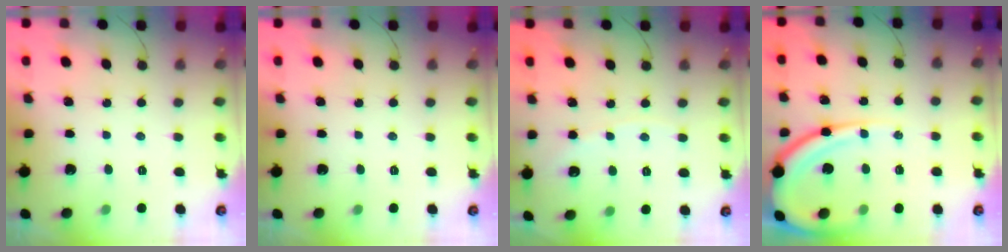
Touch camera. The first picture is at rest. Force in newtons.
{"total": 0.0}
{"total": 2.4, "press": 2.4, "slide": 0.4}
{"total": 14.9, "press": 14.8, "slide": 1.5}